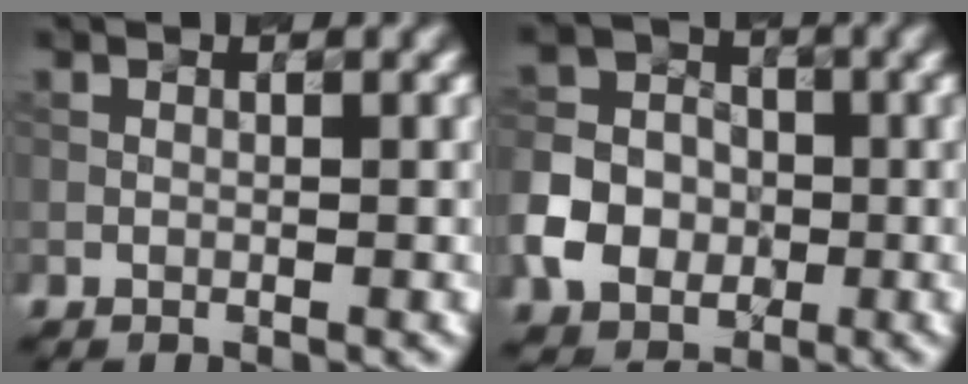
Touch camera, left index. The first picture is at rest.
{"total": 5.5, "force": [-1.5, 4.6, 2.4], "torque": [-0.046, 0.004, -0.038]}